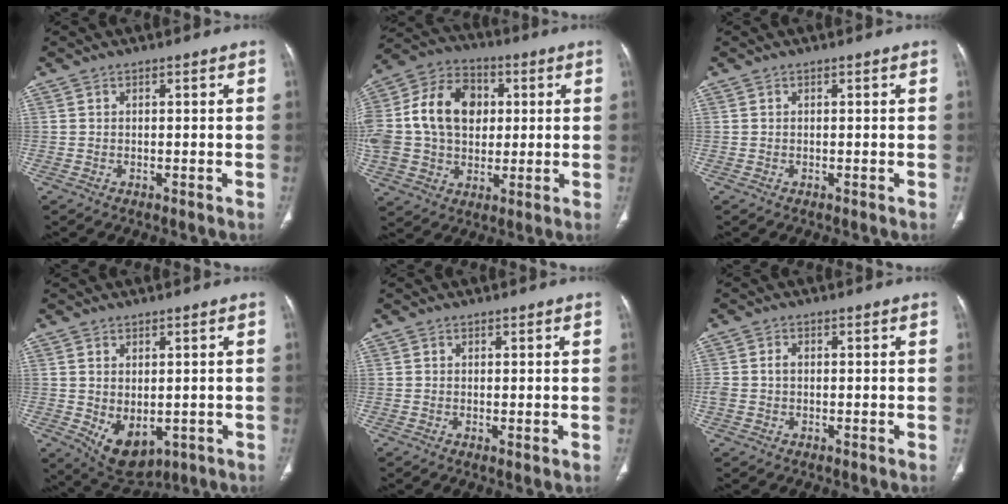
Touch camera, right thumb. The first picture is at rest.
{"total": 21.6, "force": [2.5, 16.3, 13.9], "torque": [-0.283, 0.029, 0.051]}
{"total": 0.0}
{"total": 8.2, "force": [-1.6, 4.9, 6.3], "torque": [-0.092, -0.008, -0.001]}
{"total": 0.8, "force": [-0.1, 0.1, 0.8], "torque": [-0.021, -0.006, 0.000]}
{"total": 2.4, "force": [-0.1, 1.8, 1.6], "torque": [-0.035, 0.008, -0.002]}